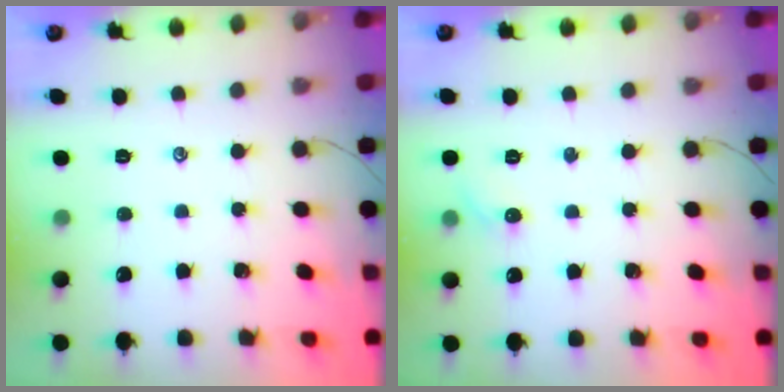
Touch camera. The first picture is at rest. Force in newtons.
{"total": 4.8, "press": 4.6, "slide": 1.5}